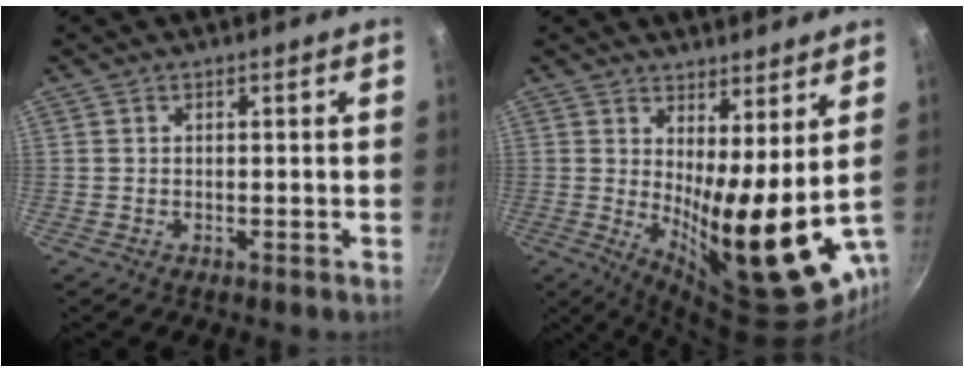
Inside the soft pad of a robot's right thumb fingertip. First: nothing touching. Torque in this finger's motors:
{"motor_torque": [1.86, 3.15, 2.03, -0.13, 0.36]}